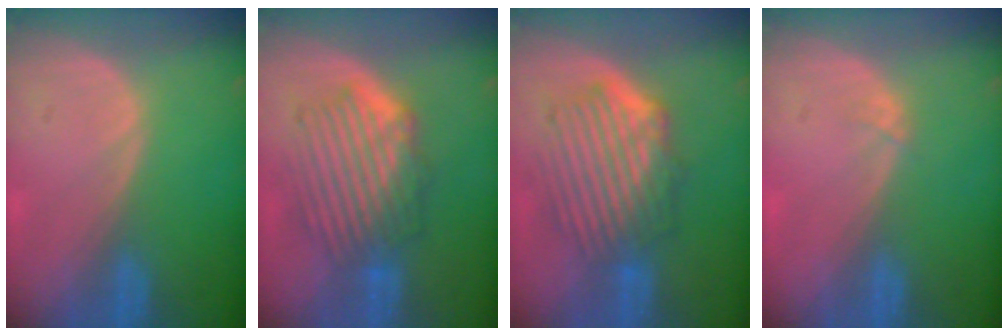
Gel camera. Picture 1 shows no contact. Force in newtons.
{"total": 8.4, "press": 7.8, "slide": 3.1}
{"total": 9.4, "press": 8.3, "slide": 4.5}
{"total": 0.7, "press": 0.6, "slide": 0.3}